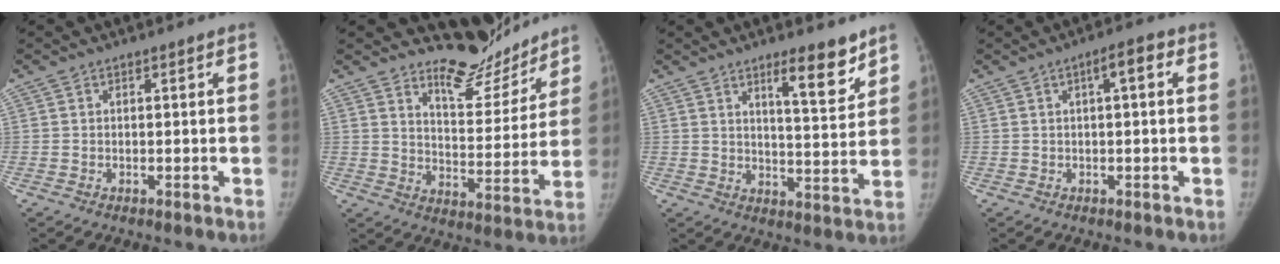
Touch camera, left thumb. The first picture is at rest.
{"total": 11.7, "force": [11.0, 3.6, 1.8], "torque": [0.009, -0.102, 0.166]}
{"total": 9.0, "force": [6.2, 2.1, 6.2], "torque": [-0.073, -0.048, 0.093]}
{"total": 3.8, "force": [1.0, 1.1, 3.5], "torque": [-0.052, 0.010, 0.010]}